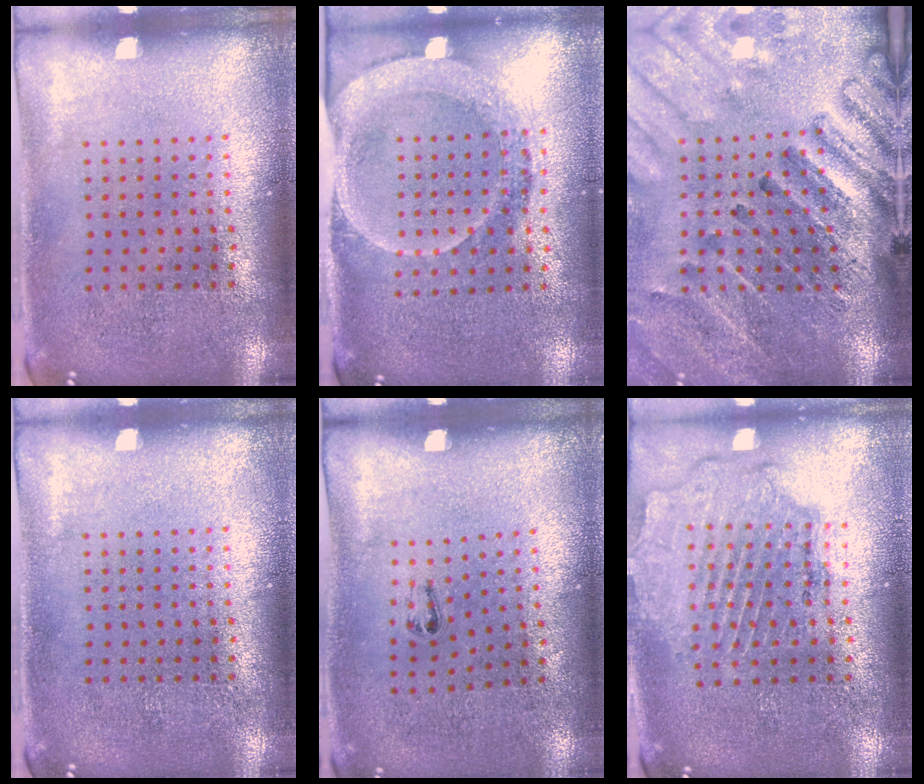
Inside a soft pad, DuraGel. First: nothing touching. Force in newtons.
{"total": 1.8, "press": 1.6, "slide": 0.7}
{"total": 3.0, "press": 2.9, "slide": 0.8}
{"total": 0.0}
{"total": 0.6, "press": 0.3, "slide": 0.5}
{"total": 1.6, "press": 1.6, "slide": 0.5}